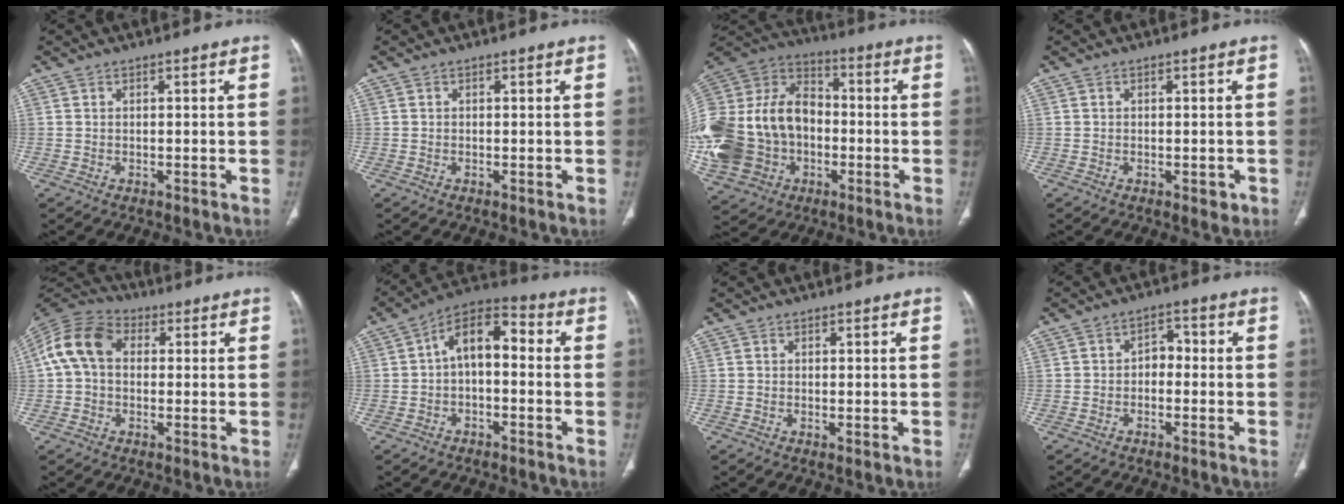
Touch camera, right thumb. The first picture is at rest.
{"total": 0.0}
{"total": 30.2, "force": [-4.8, 23.4, 18.6], "torque": [-0.438, 0.058, -0.075]}
{"total": 1.8, "force": [-0.6, 1.1, 1.2], "torque": [-0.007, 0.000, -0.006]}
{"total": 11.1, "force": [1.4, 8.1, 7.4], "torque": [-0.141, 0.034, 0.014]}
{"total": 10.1, "force": [-0.1, 5.8, 8.2], "torque": [-0.115, 0.042, -0.016]}
{"total": 0.5, "force": [0.0, 0.2, 0.5], "torque": [-0.012, -0.004, -0.001]}
{"total": 3.6, "force": [-0.8, 2.6, 2.3], "torque": [-0.021, 0.023, -0.024]}